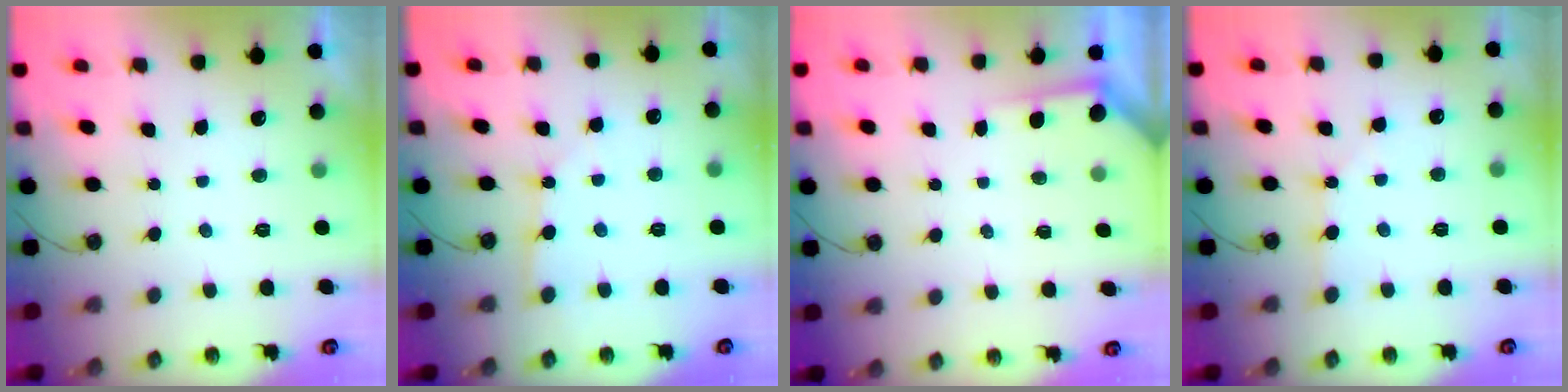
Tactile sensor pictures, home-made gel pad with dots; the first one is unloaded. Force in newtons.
{"total": 3.8, "press": 3.8, "slide": 0.5}
{"total": 1.8, "press": 1.8, "slide": 0.3}
{"total": 1.5, "press": 1.5, "slide": 0.2}